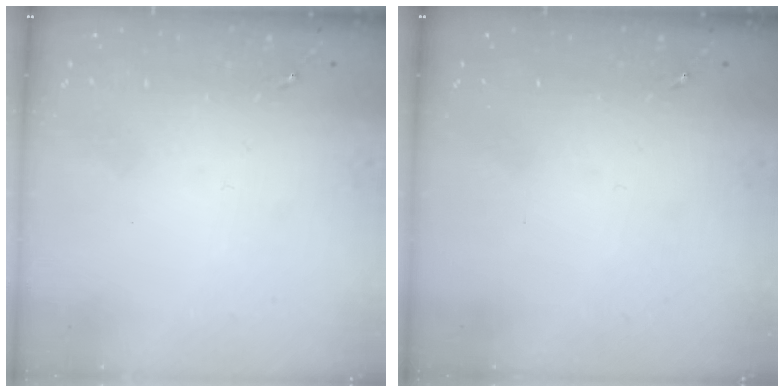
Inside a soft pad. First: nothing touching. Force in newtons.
{"total": 0.0}